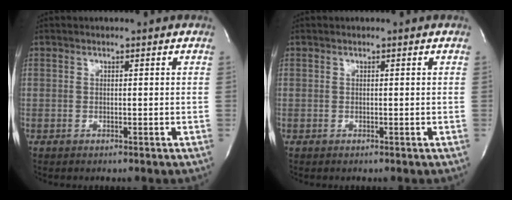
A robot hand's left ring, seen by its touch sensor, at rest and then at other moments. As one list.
[{"total": 0.0}]